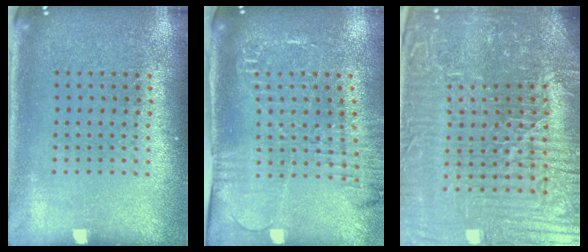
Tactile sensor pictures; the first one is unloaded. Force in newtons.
{"total": 1.9, "press": 1.9, "slide": 0.4}
{"total": 6.7, "press": 6.2, "slide": 2.6}